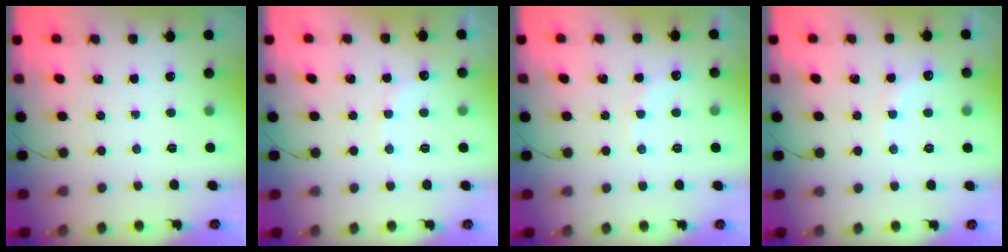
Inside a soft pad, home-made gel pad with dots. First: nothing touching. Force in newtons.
{"total": 8.6, "press": 8.4, "slide": 1.5}
{"total": 8.1, "press": 8.0, "slide": 1.7}
{"total": 8.9, "press": 8.8, "slide": 1.5}